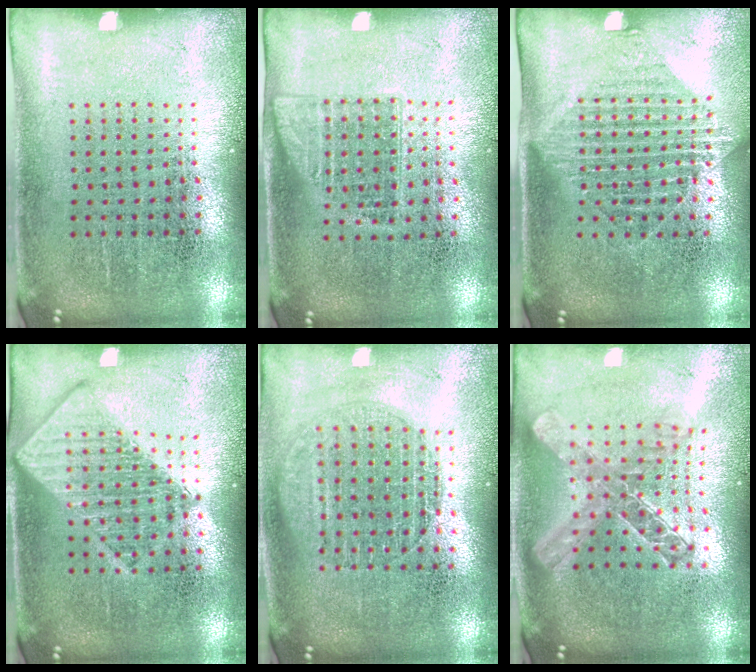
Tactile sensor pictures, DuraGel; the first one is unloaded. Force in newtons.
{"total": 1.0, "press": 0.9, "slide": 0.6}
{"total": 1.5, "press": 1.2, "slide": 0.9}
{"total": 2.8, "press": 2.8, "slide": 0.4}
{"total": 1.6, "press": 1.4, "slide": 0.7}
{"total": 1.9, "press": 1.7, "slide": 1.0}